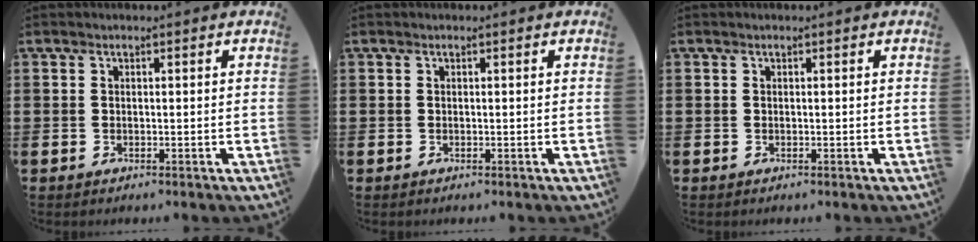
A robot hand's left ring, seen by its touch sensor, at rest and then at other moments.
{"total": 0.0}
{"total": 0.0}